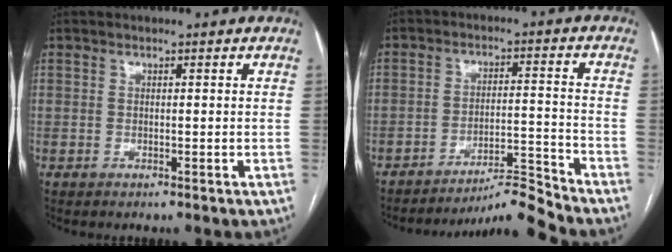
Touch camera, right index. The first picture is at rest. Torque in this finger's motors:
{"motor_torque": [0.12, -0.05, -0.02, 0.01]}